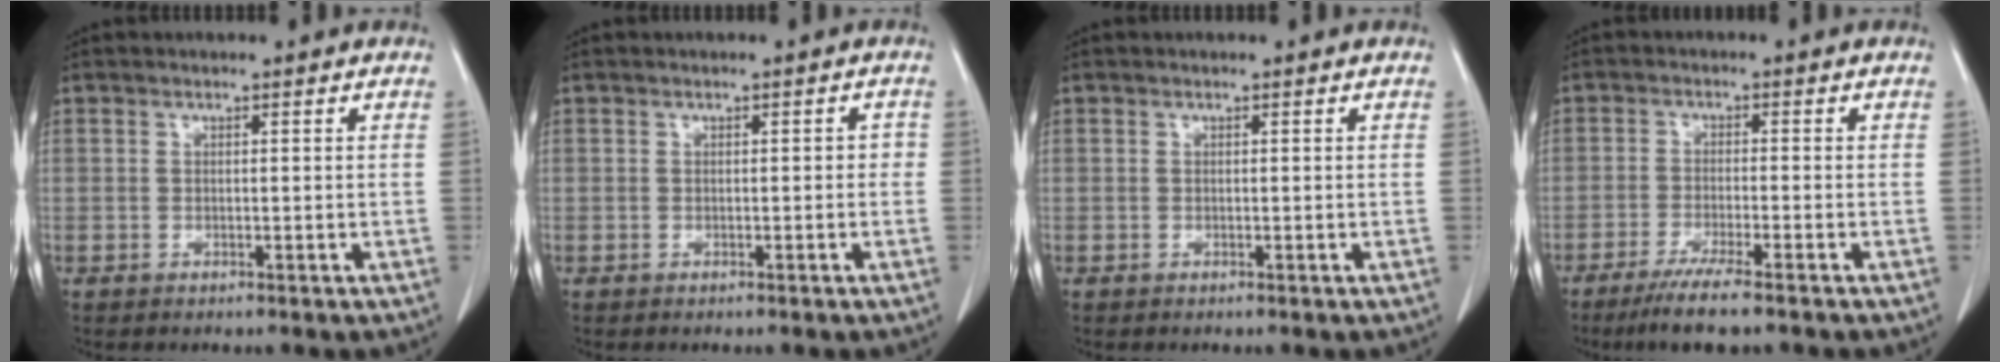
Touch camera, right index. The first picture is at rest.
{"total": 1.2, "force": [-0.2, 0.8, 0.9], "torque": [-0.007, 0.011, -0.002]}
{"total": 0.0}
{"total": 6.8, "force": [-5.0, 0.0, 4.6], "torque": [-0.078, -0.017, -0.084]}